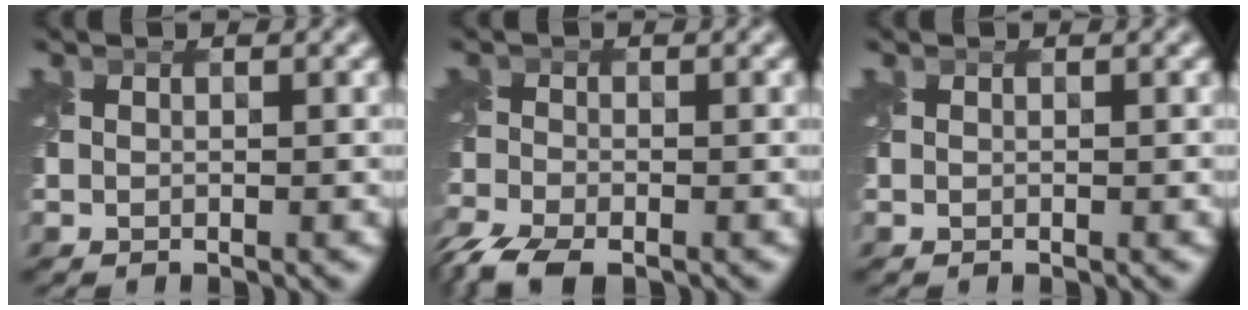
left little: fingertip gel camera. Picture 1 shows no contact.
{"total": 5.4, "force": [-4.3, 2.0, 2.7], "torque": [-0.056, -0.029, -0.090]}
{"total": 0.0}